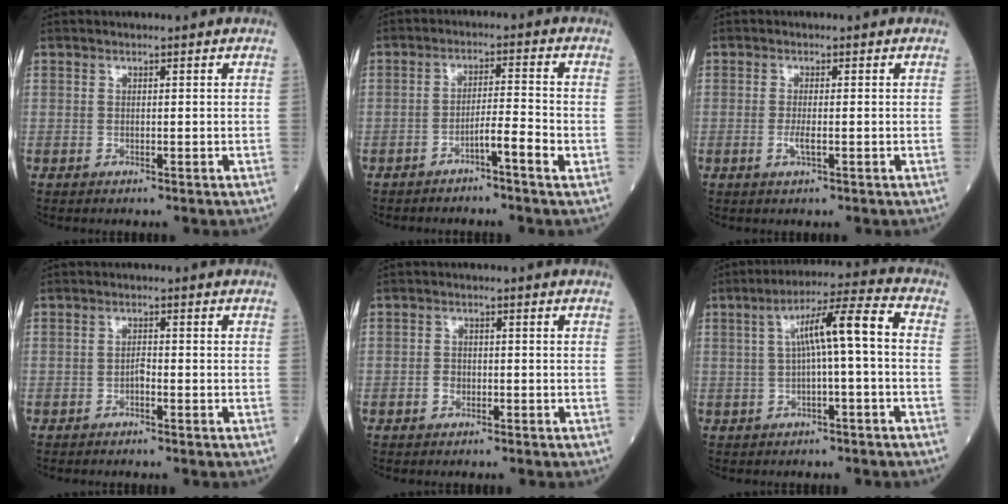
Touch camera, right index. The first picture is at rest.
{"total": 3.9, "force": [-2.3, -0.5, 3.1], "torque": [-0.047, 0.006, -0.042]}
{"total": 1.7, "force": [-0.4, 0.1, 1.7], "torque": [-0.036, -0.003, -0.006]}
{"total": 1.0, "force": [-0.7, 0.2, 0.7], "torque": [-0.013, 0.003, -0.012]}
{"total": 1.4, "force": [-0.7, 1.0, 0.7], "torque": [-0.012, 0.005, -0.010]}
{"total": 8.3, "force": [0.3, 0.2, 8.3], "torque": [-0.136, 0.030, 0.007]}